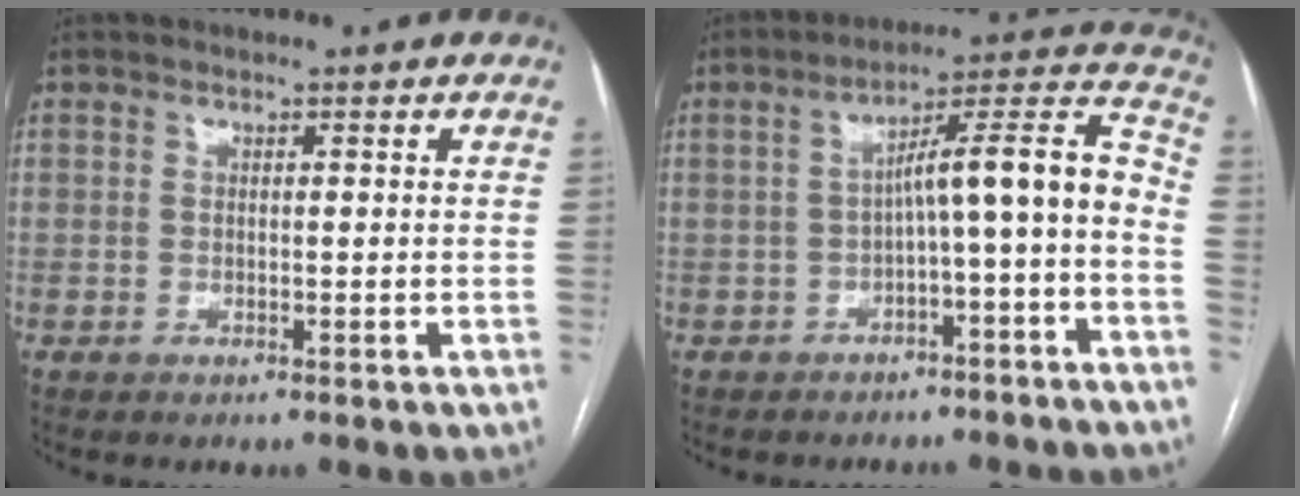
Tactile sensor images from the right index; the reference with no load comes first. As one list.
[{"total": 11.1, "force": [-3.1, 0.8, 10.6], "torque": [-0.145, 0.047, -0.043]}]